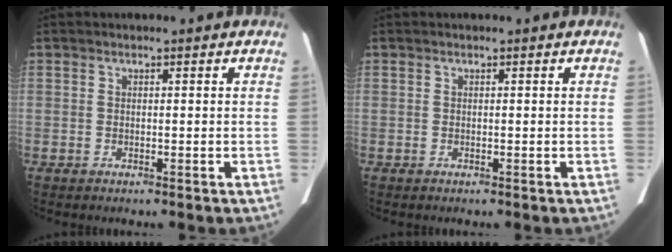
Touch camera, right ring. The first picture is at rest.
{"total": 0.0}